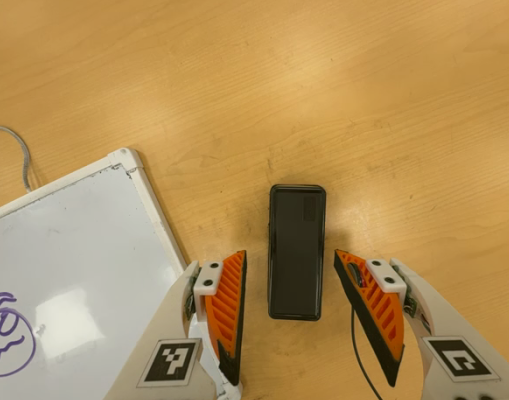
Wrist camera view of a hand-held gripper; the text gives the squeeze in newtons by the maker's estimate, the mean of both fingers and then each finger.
{"total": 0.0}